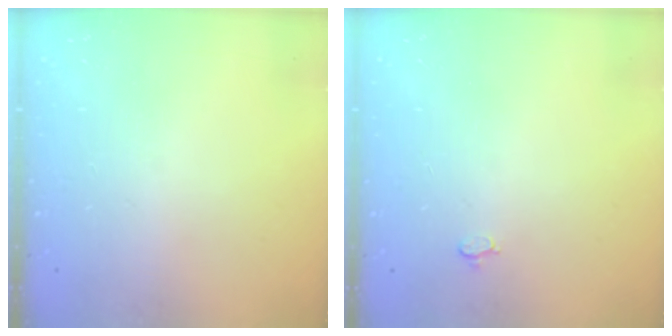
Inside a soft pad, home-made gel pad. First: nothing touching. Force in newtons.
{"total": 2.6, "press": 2.6, "slide": 0.3}